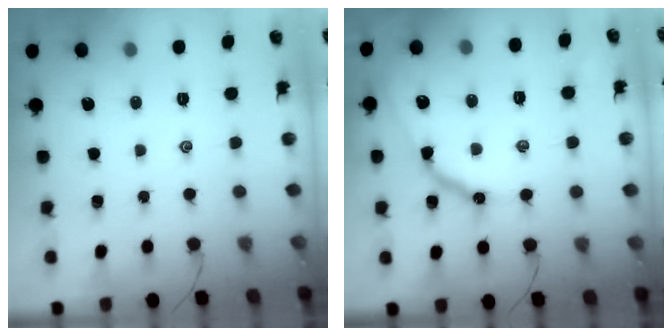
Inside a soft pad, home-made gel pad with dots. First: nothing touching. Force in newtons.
{"total": 11.5, "press": 11.5, "slide": 0.8}